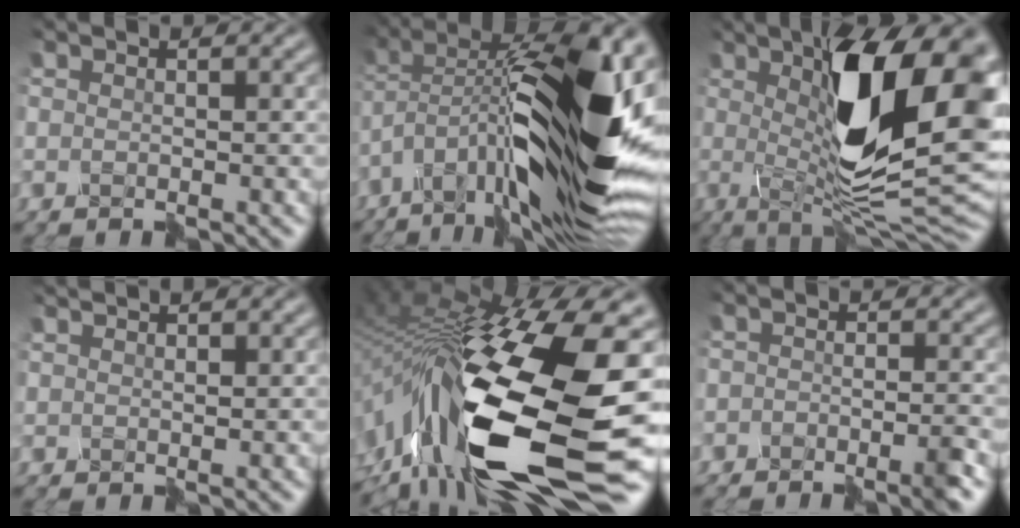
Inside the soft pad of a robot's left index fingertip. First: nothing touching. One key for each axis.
{"total": 16.6, "fx": -3.9, "fy": 6.0, "fz": 15.0, "tx": -0.261, "ty": 0.033, "tz": -0.072}
{"total": 15.6, "fx": 2.9, "fy": 5.4, "fz": 14.4, "tx": -0.219, "ty": 0.002, "tz": 0.036}
{"total": 1.1, "fx": 1.0, "fy": -0.3, "fz": -0.2, "tx": 0.002, "ty": 0.005, "tz": 0.018}
{"total": 17.1, "fx": -4.9, "fy": 6.6, "fz": 15.0, "tx": -0.302, "ty": 0.002, "tz": -0.090}
{"total": 2.5, "fx": -2.4, "fy": 0.3, "fz": 0.6, "tx": -0.012, "ty": 0.002, "tz": -0.043}